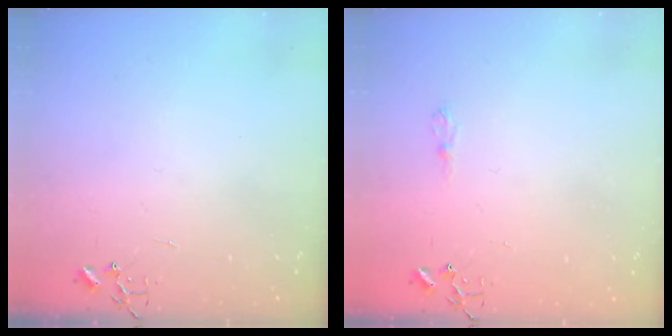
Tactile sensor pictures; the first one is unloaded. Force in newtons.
{"total": 6.5, "press": 6.5, "slide": 0.6}